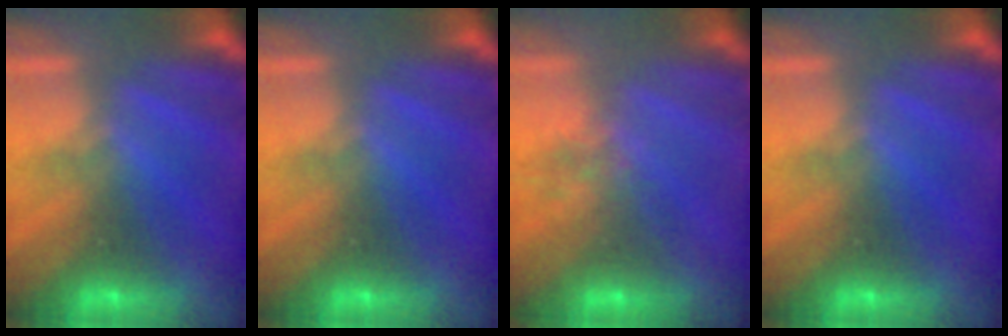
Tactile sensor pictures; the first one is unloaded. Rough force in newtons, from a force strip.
{"total": 0.0}
{"total": 4.2}
{"total": 0.0}